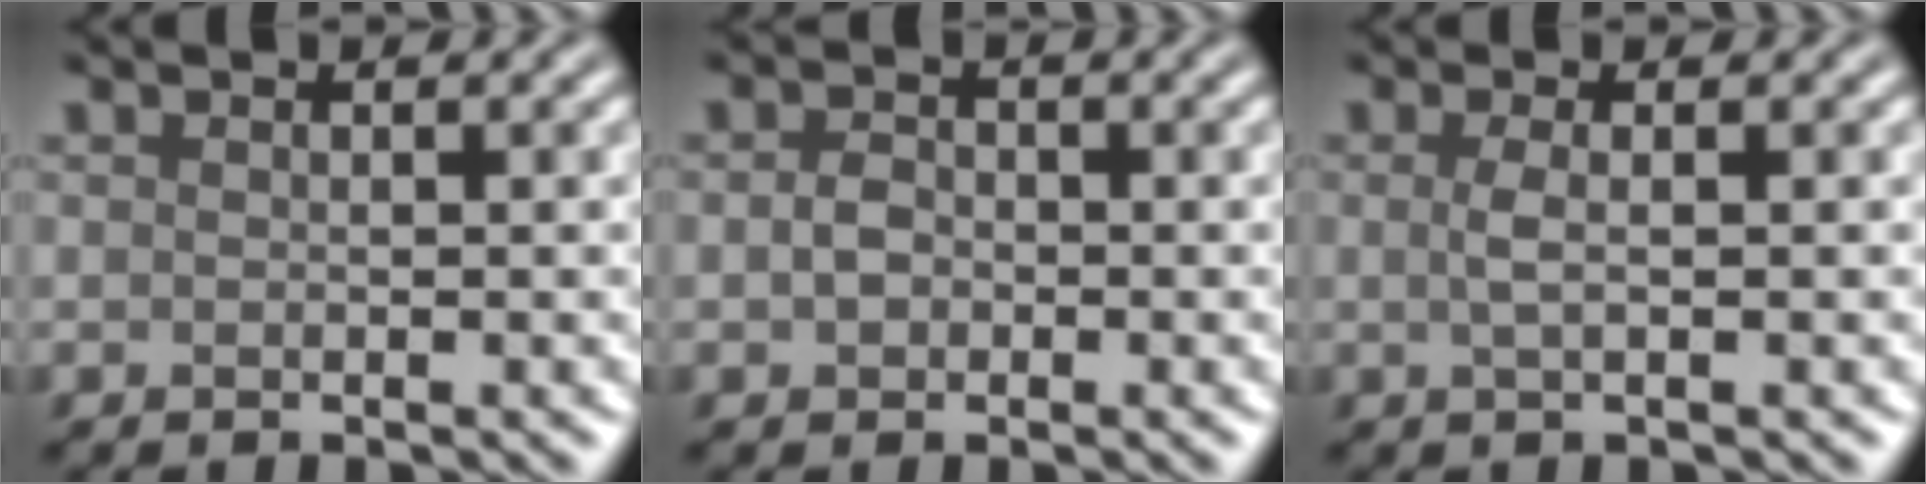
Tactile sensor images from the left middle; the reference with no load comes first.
{"total": 1.6, "force": [-0.3, 1.3, 0.9], "torque": [-0.023, 0.000, -0.010]}
{"total": 1.4, "force": [0.0, 0.4, 1.4], "torque": [-0.032, 0.003, -0.002]}